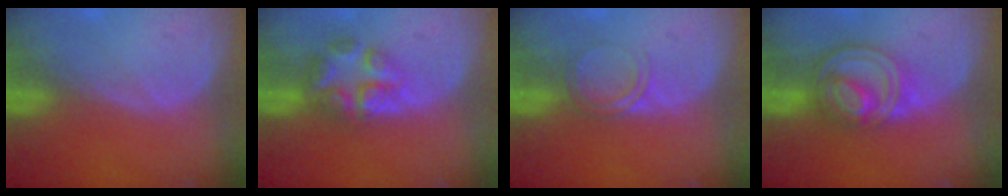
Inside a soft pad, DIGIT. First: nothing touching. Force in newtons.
{"total": 5.7, "press": 5.5, "slide": 1.2}
{"total": 2.8, "press": 2.8, "slide": 0.2}
{"total": 8.0, "press": 6.9, "slide": 4.1}